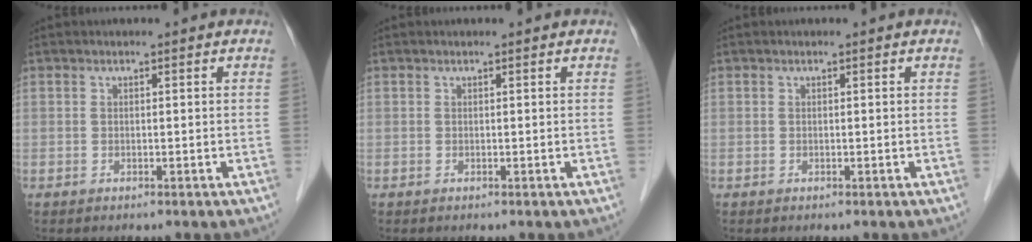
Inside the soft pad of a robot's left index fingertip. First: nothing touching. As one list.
[{"total": 0.0}, {"total": 0.0}]